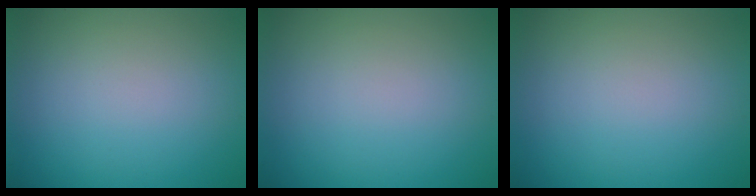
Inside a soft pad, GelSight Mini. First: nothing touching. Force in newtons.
{"total": 0.0}
{"total": 0.0}